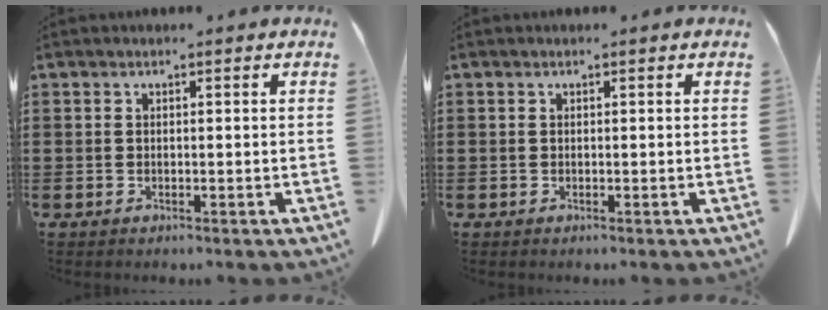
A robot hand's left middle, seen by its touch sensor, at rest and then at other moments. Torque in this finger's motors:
{"motor_torque": [-0.01, 0.00, 0.00, 0.00]}